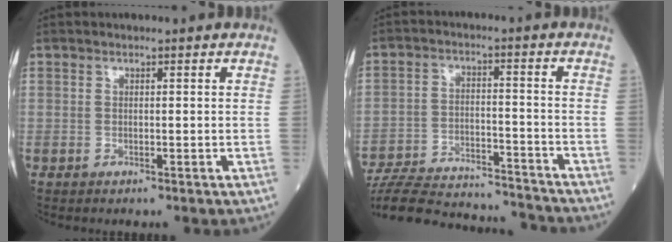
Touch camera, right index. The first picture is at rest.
{"total": 20.3, "force": [-19.3, 2.8, 5.6], "torque": [-0.131, -0.008, -0.286]}